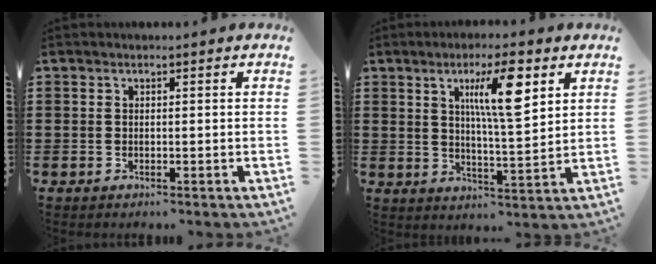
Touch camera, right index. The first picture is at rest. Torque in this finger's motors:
{"motor_torque": [0.73, -0.20, 0.71, 0.15]}